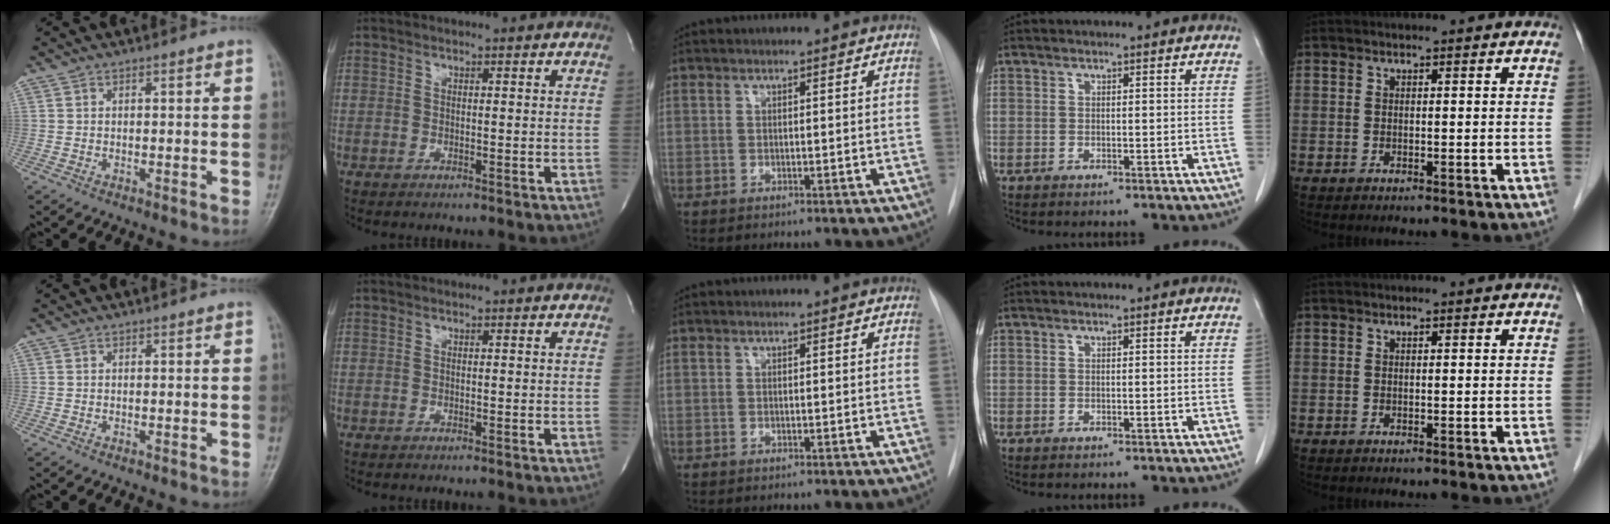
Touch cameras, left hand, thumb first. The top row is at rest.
{}